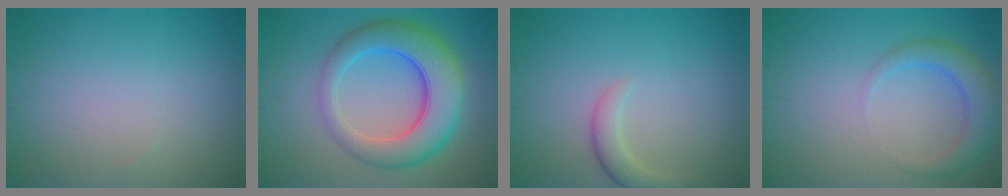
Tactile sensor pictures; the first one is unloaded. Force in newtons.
{"total": 8.0, "press": 8.0, "slide": 0.3}
{"total": 2.3, "press": 2.3, "slide": 0.2}
{"total": 3.3, "press": 3.3, "slide": 0.2}